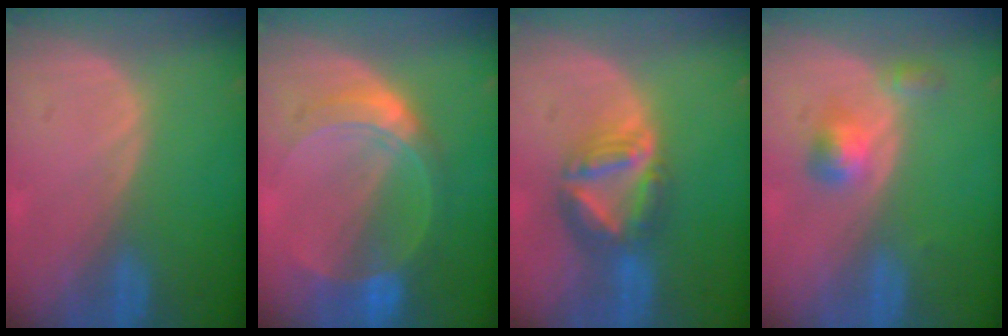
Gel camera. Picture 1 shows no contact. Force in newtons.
{"total": 7.1, "press": 7.1, "slide": 0.4}
{"total": 7.8, "press": 6.8, "slide": 3.9}
{"total": 3.6, "press": 3.4, "slide": 1.2}